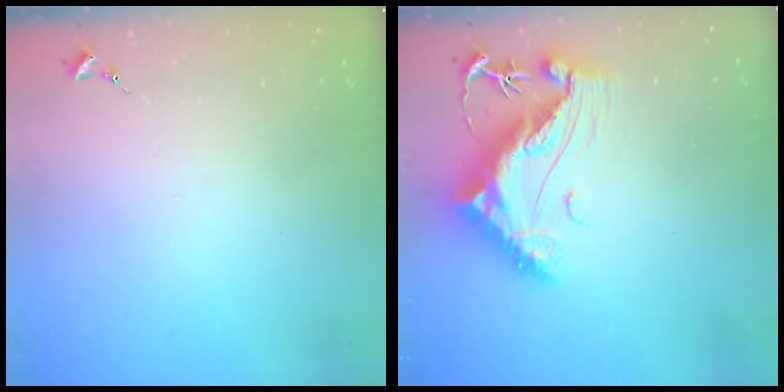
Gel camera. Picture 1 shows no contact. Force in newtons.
{"total": 13.5, "press": 13.4, "slide": 1.3}